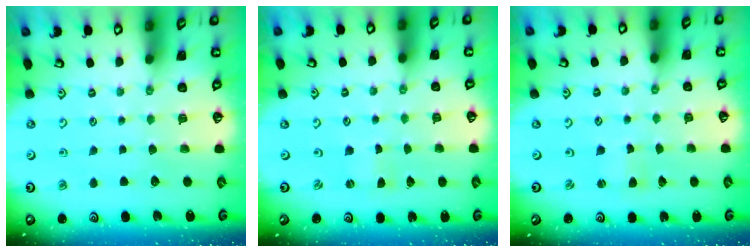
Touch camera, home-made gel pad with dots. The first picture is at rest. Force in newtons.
{"total": 0.0}
{"total": 1.8, "press": 1.8, "slide": 0.3}